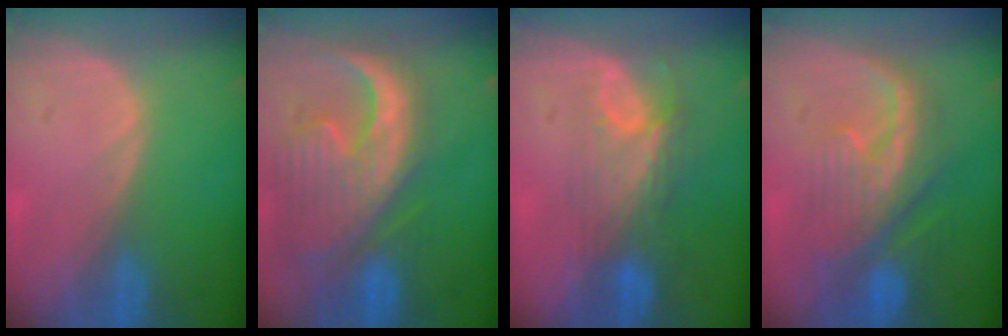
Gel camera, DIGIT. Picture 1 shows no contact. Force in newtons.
{"total": 13.5, "press": 11.6, "slide": 6.9}
{"total": 7.5, "press": 6.6, "slide": 3.7}
{"total": 9.2, "press": 8.9, "slide": 2.3}